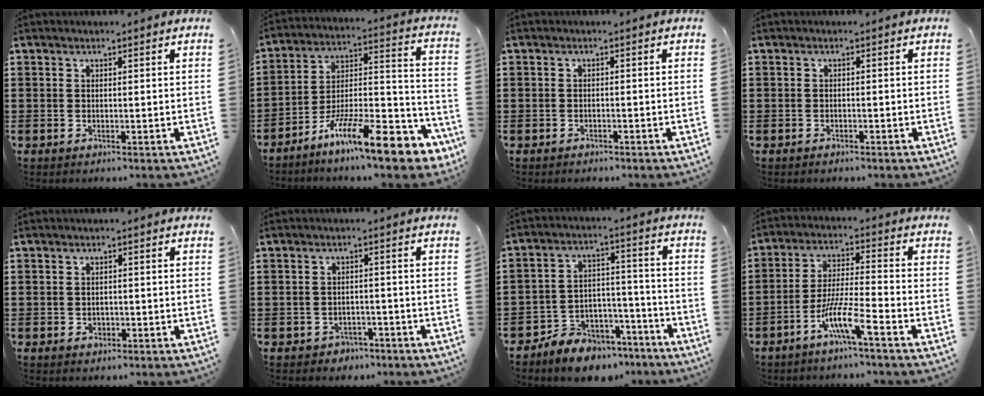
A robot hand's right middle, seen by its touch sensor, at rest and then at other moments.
{"total": 15.1, "force": [-10.7, 3.3, 10.1], "torque": [-0.160, 0.030, -0.187]}
{"total": 1.6, "force": [-1.5, 0.6, 0.0], "torque": [-0.004, 0.005, -0.033]}
{"total": 1.4, "force": [-1.2, 0.5, 0.0], "torque": [-0.005, 0.005, -0.028]}
{"total": 1.6, "force": [-0.9, 1.1, 0.6], "torque": [-0.016, 0.002, -0.020]}
{"total": 2.6, "force": [-2.4, 0.9, -0.1], "torque": [-0.007, 0.003, -0.053]}
{"total": 7.8, "force": [-7.1, 3.1, 0.5], "torque": [-0.008, 0.029, -0.137]}
{"total": 8.3, "force": [-5.4, 0.7, 6.3], "torque": [-0.130, -0.005, -0.104]}